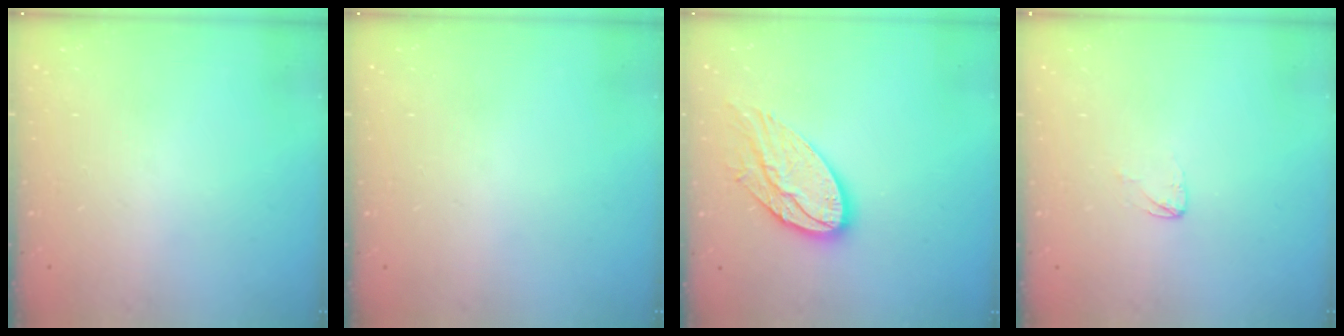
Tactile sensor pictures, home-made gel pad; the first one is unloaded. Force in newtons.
{"total": 0.0}
{"total": 15.6, "press": 15.6, "slide": 1.2}
{"total": 3.0, "press": 3.0, "slide": 0.1}